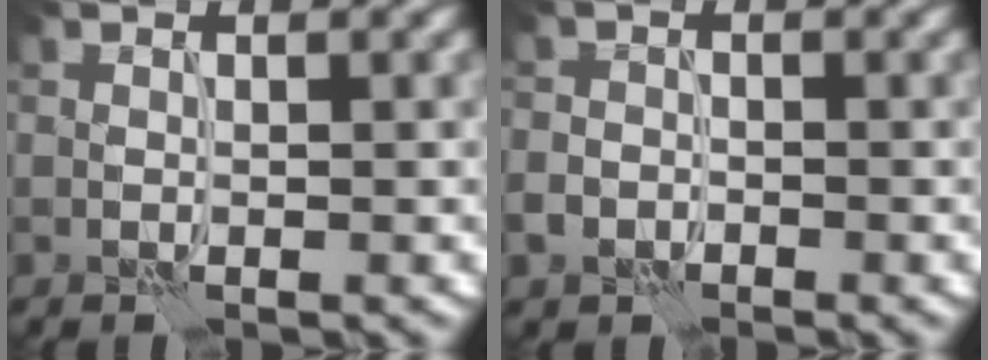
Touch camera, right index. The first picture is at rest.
{"total": 1.3, "force": [-1.1, 0.5, -0.3], "torque": [0.010, -0.001, -0.027]}